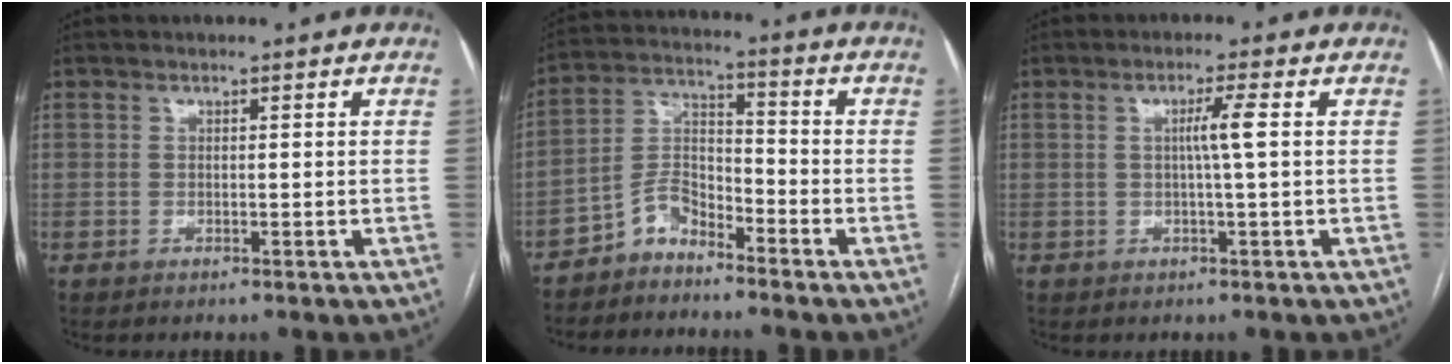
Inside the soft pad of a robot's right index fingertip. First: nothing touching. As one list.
[{"total": 5.7, "force": [-4.6, 2.4, 2.3], "torque": [-0.045, 0.012, -0.096]}, {"total": 3.3, "force": [0.4, -0.7, 3.2], "torque": [-0.060, -0.001, 0.006]}]